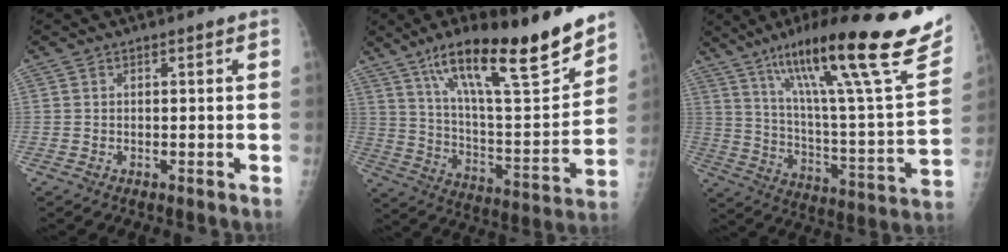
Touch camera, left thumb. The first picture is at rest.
{"total": 24.1, "force": [16.3, 5.1, 16.9], "torque": [-0.250, -0.069, 0.275]}
{"total": 32.5, "force": [19.5, 5.3, 25.4], "torque": [-0.362, -0.039, 0.305]}